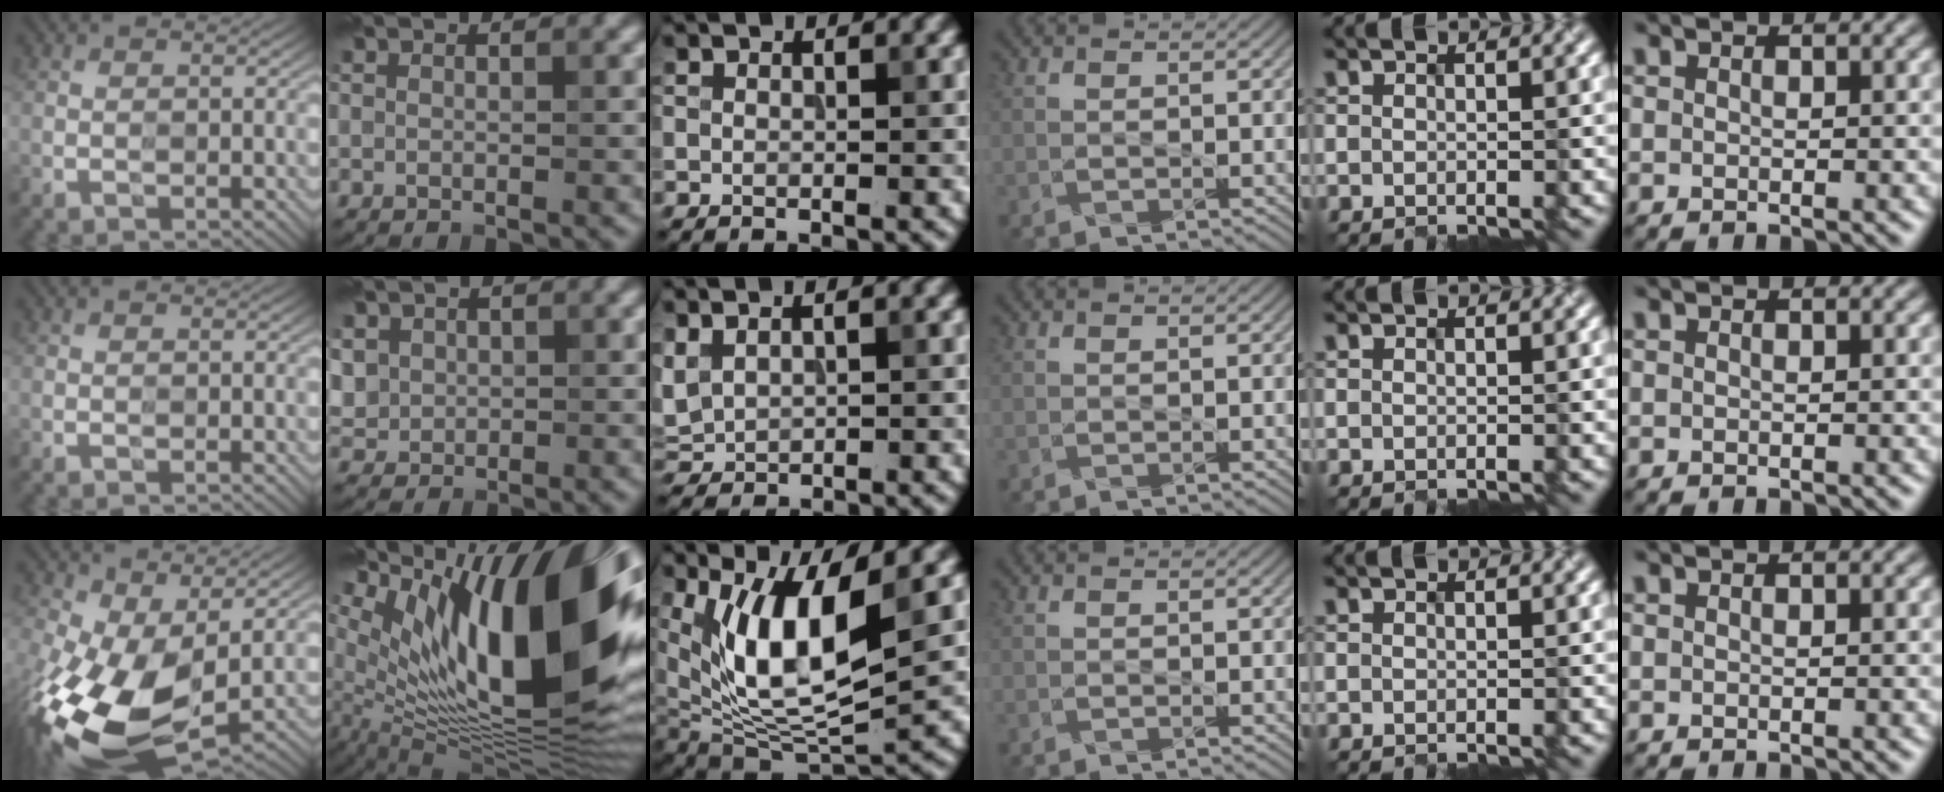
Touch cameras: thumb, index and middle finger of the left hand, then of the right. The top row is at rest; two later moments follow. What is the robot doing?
{"motion": "extract", "object": "ethernet cable"}